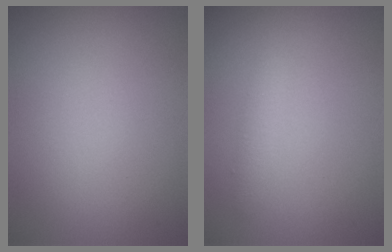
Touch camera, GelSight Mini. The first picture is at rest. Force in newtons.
{"total": 1.4, "press": 1.4, "slide": 0.1}